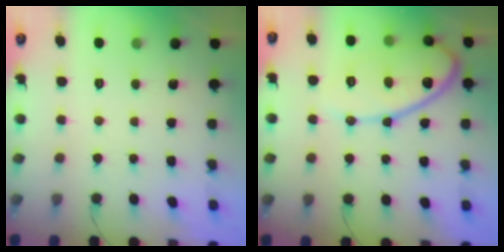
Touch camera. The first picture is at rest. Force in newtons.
{"total": 13.2, "press": 13.2, "slide": 1.2}